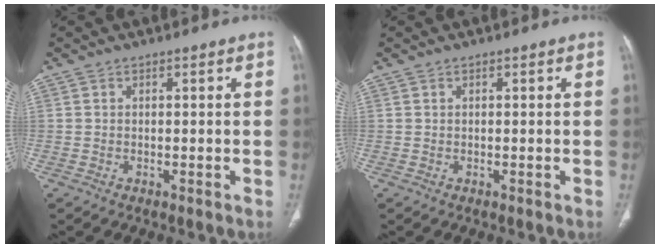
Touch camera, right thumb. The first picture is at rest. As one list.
[{"total": 0.0}]